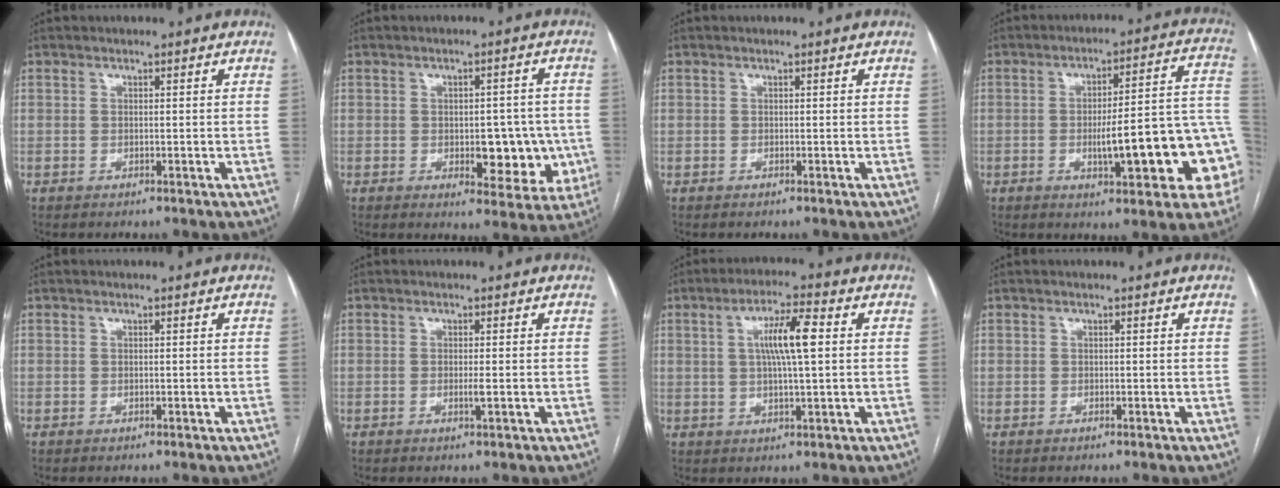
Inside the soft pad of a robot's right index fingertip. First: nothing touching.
{"total": 8.9, "force": [-1.8, 4.3, 7.6], "torque": [-0.076, 0.009, -0.014]}
{"total": 0.0}
{"total": 16.8, "force": [-4.3, 3.0, 16.0], "torque": [-0.154, 0.034, -0.048]}
{"total": 0.0}
{"total": 1.2, "force": [-0.3, -0.2, 1.1], "torque": [-0.024, -0.004, -0.005]}
{"total": 7.5, "force": [1.4, 0.7, 7.3], "torque": [-0.133, 0.009, 0.024]}
{"total": 0.0}